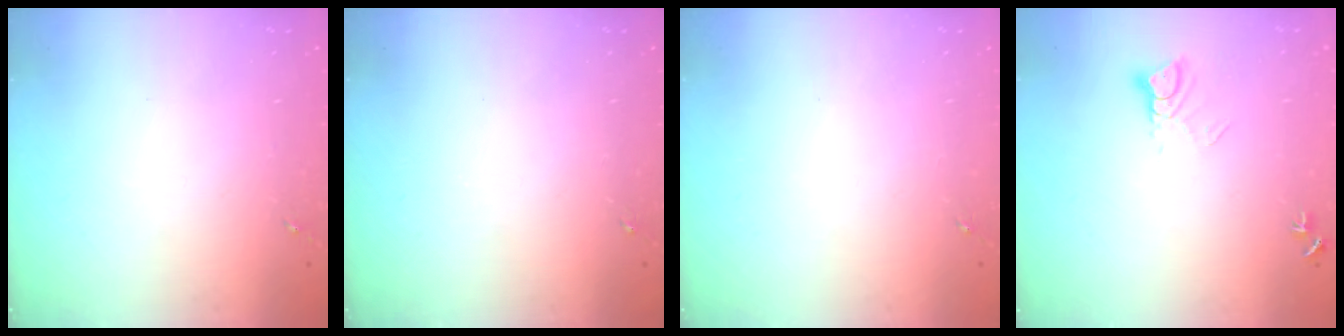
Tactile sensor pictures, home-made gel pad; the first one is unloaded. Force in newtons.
{"total": 0.0}
{"total": 0.0}
{"total": 5.1, "press": 5.1, "slide": 0.3}